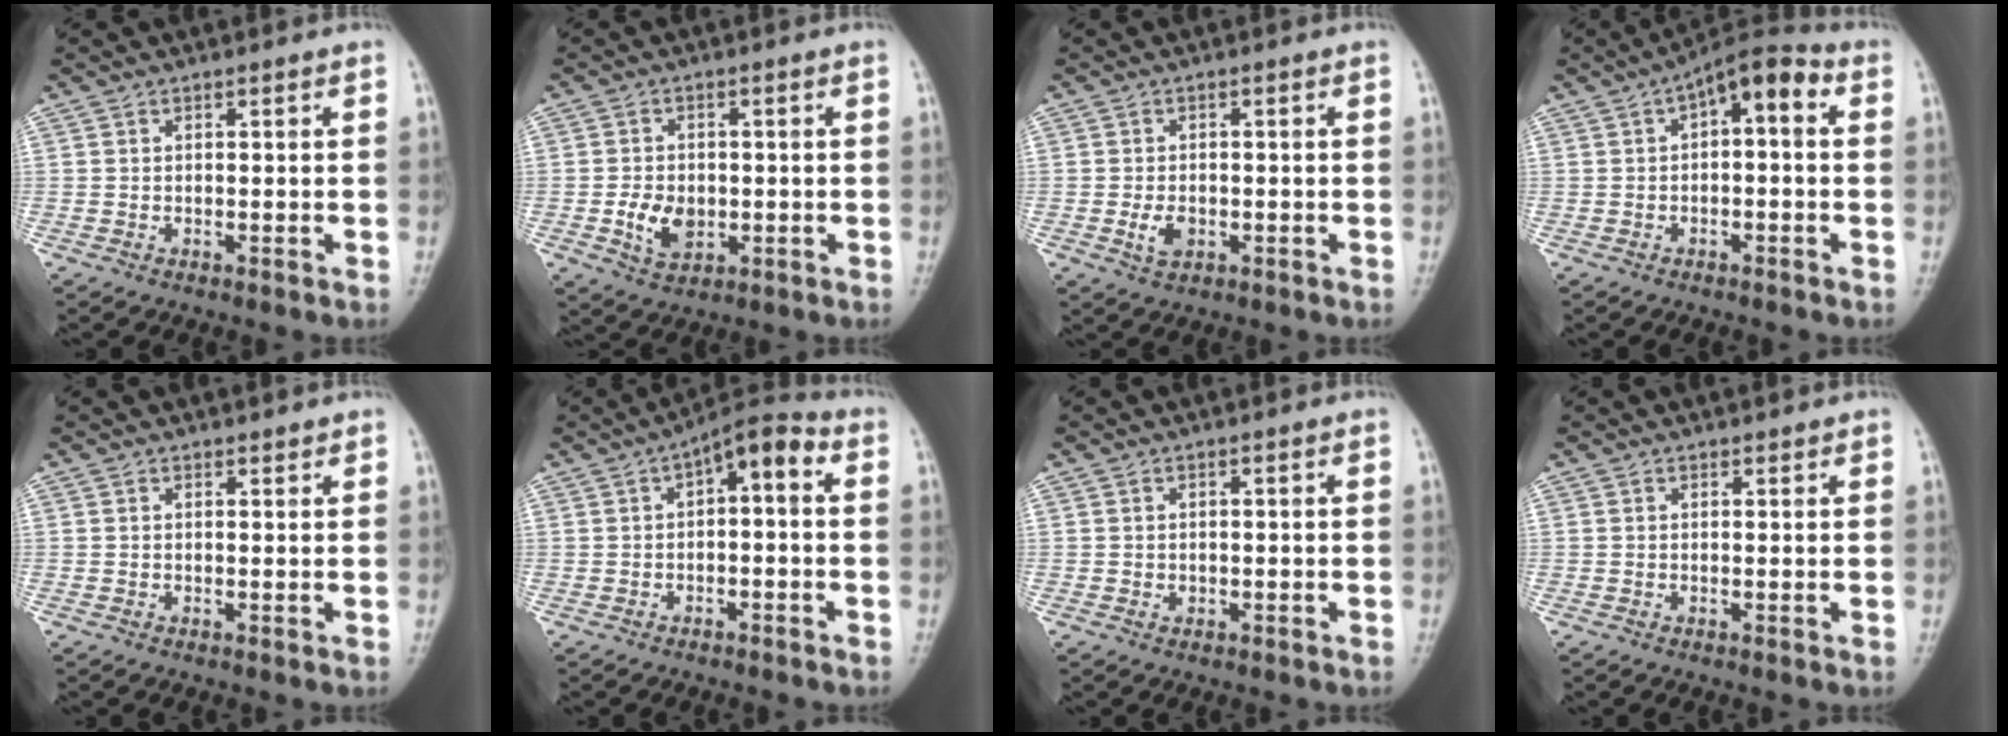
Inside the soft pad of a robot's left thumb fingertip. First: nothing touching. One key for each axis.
{"total": 5.9, "fx": -1.1, "fy": 4.2, "fz": 4.1, "tx": -0.060, "ty": -0.002, "tz": -0.015}
{"total": 3.3, "fx": -0.9, "fy": 2.1, "fz": 2.4, "tx": -0.041, "ty": 0.000, "tz": -0.012}
{"total": 8.6, "fx": 1.8, "fy": 3.8, "fz": 7.5, "tx": -0.090, "ty": 0.035, "tz": 0.014}
{"total": 0.8, "fx": 0.7, "fy": 0.4, "fz": 0.1, "tx": 0.000, "ty": -0.006, "tz": 0.009}
{"total": 7.3, "fx": 1.1, "fy": 3.2, "fz": 6.5, "tx": -0.076, "ty": 0.035, "tz": 0.003}
{"total": 0.6, "fx": -0.1, "fy": 0.6, "fz": 0.2, "tx": -0.001, "ty": 0.001, "tz": 0.000}
{"total": 0.6, "fx": 0.5, "fy": 0.2, "fz": 0.1, "tx": -0.002, "ty": -0.005, "tz": 0.007}